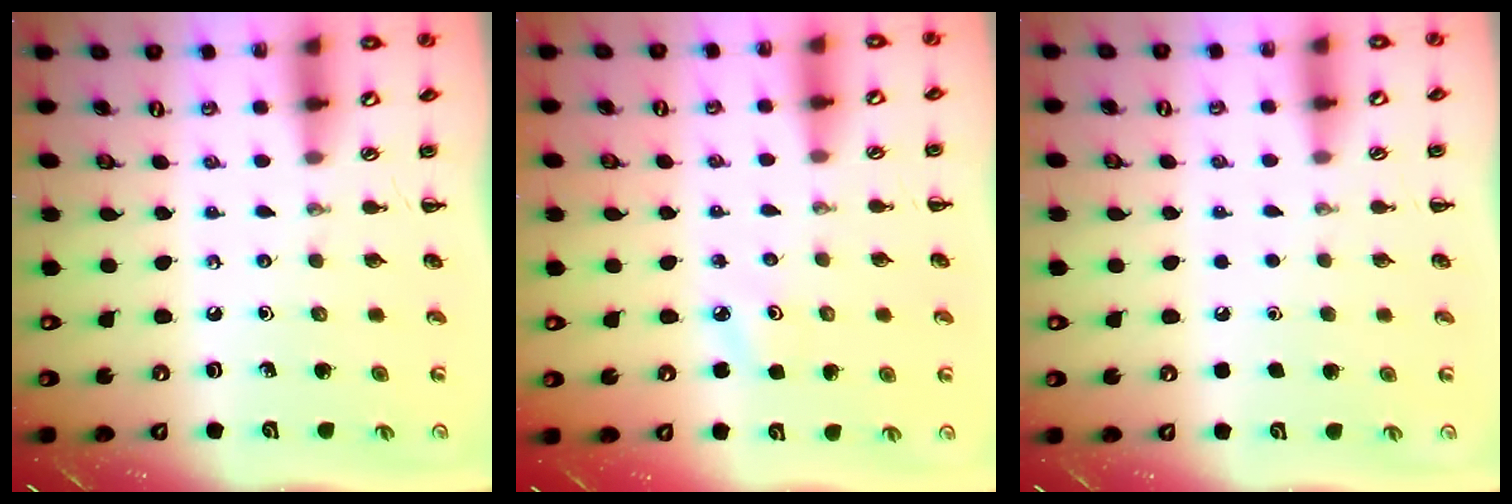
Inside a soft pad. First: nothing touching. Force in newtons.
{"total": 2.7, "press": 2.5, "slide": 0.8}
{"total": 1.7, "press": 1.7, "slide": 0.1}